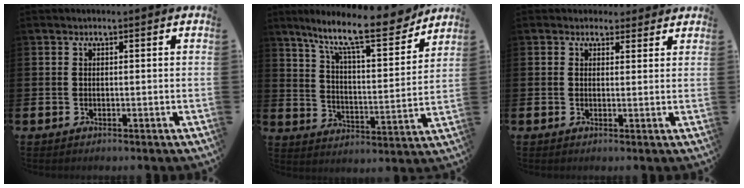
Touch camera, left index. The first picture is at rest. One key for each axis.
{"total": 12.6, "fx": 10.4, "fy": 2.2, "fz": 6.8, "tx": -0.140, "ty": -0.061, "tz": 0.172}
{"total": 2.2, "fx": 2.0, "fy": 1.0, "fz": -0.2, "tx": 0.006, "ty": -0.003, "tz": 0.035}